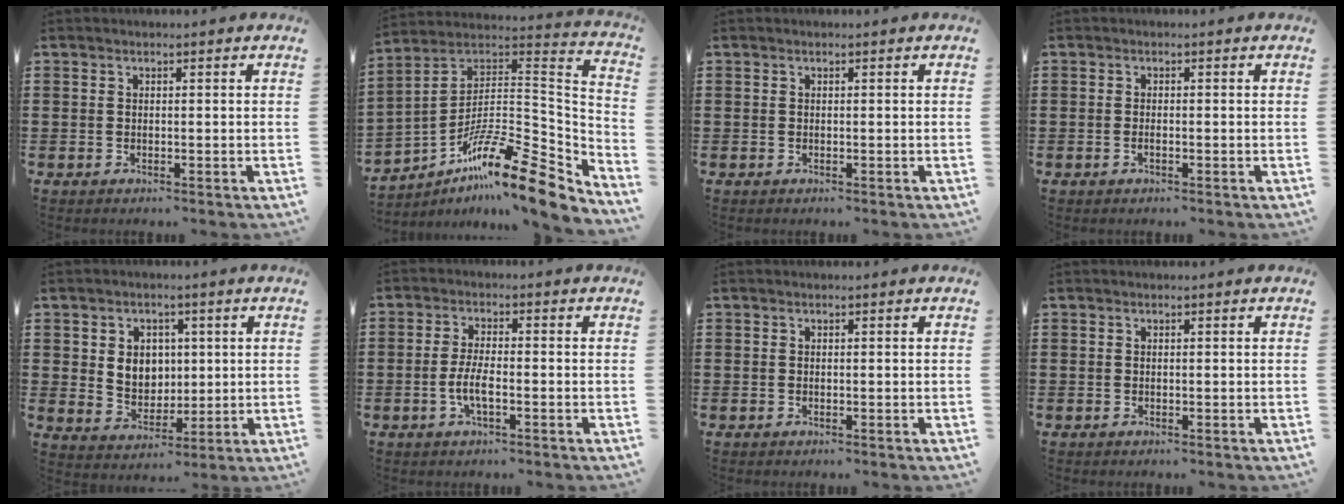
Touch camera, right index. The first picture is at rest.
{"total": 15.2, "force": [-11.0, 2.6, 10.1], "torque": [-0.155, 0.014, -0.203]}
{"total": 0.0}
{"total": 0.7, "force": [-0.4, 0.1, 0.6], "torque": [-0.014, -0.006, -0.005]}
{"total": 5.2, "force": [1.1, 4.6, 2.1], "torque": [-0.045, 0.007, 0.015]}
{"total": 4.1, "force": [-1.3, 1.1, 3.7], "torque": [-0.083, -0.004, -0.030]}
{"total": 0.0}
{"total": 0.0}